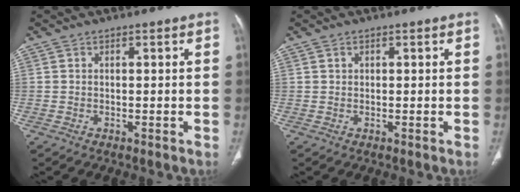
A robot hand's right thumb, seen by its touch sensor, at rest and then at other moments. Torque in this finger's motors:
{"motor_torque": [-0.28, 0.18, -0.48, 0.25, 0.06]}